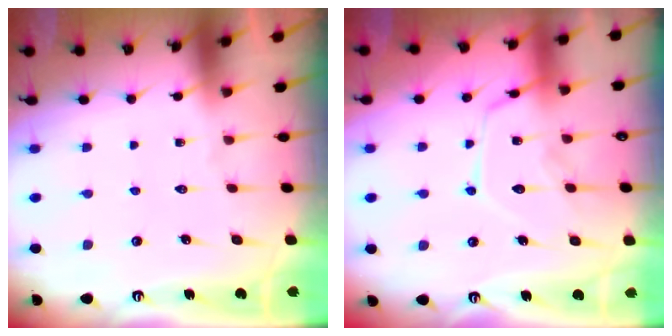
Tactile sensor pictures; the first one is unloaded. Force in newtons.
{"total": 13.7, "press": 13.6, "slide": 1.2}